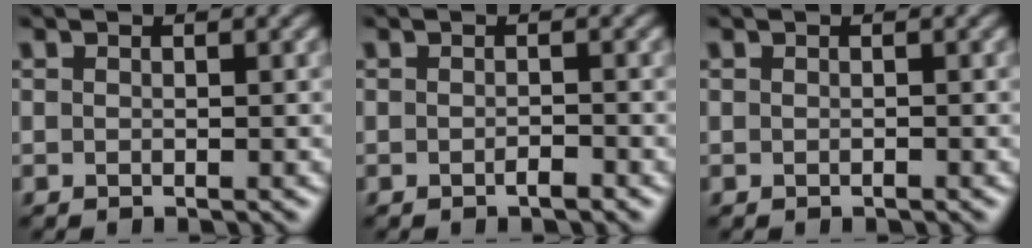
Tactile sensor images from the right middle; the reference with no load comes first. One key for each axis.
{"total": 0.8, "fx": -0.4, "fy": 0.2, "fz": 0.6, "tx": -0.015, "ty": 0.003, "tz": -0.005}
{"total": 0.0}